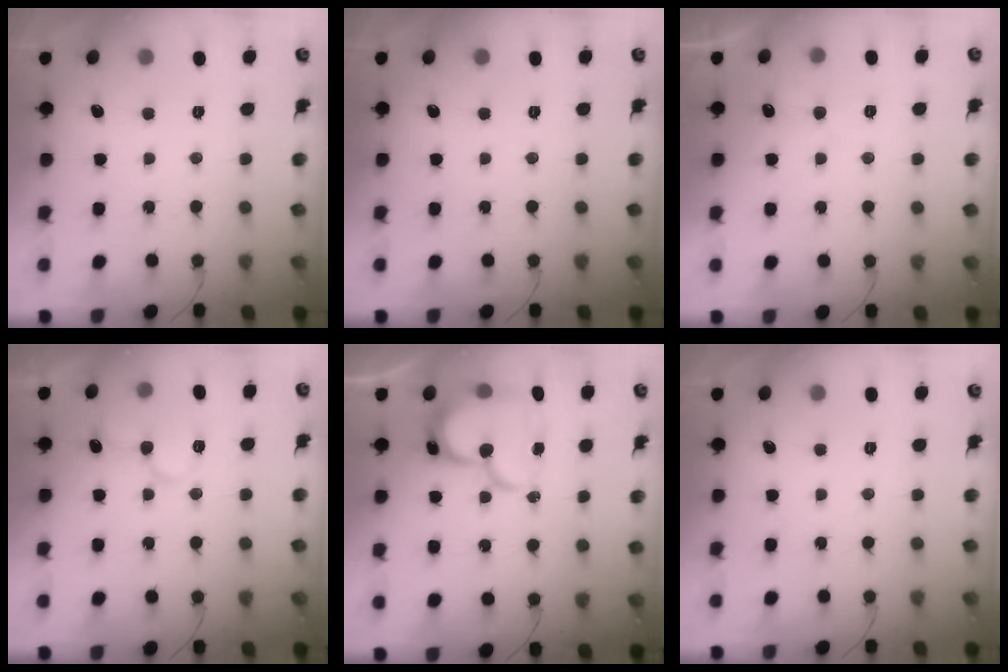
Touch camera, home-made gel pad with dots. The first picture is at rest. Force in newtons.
{"total": 0.0}
{"total": 4.5, "press": 4.5, "slide": 0.5}
{"total": 11.0, "press": 10.9, "slide": 1.4}
{"total": 17.4, "press": 17.3, "slide": 1.7}
{"total": 0.0}